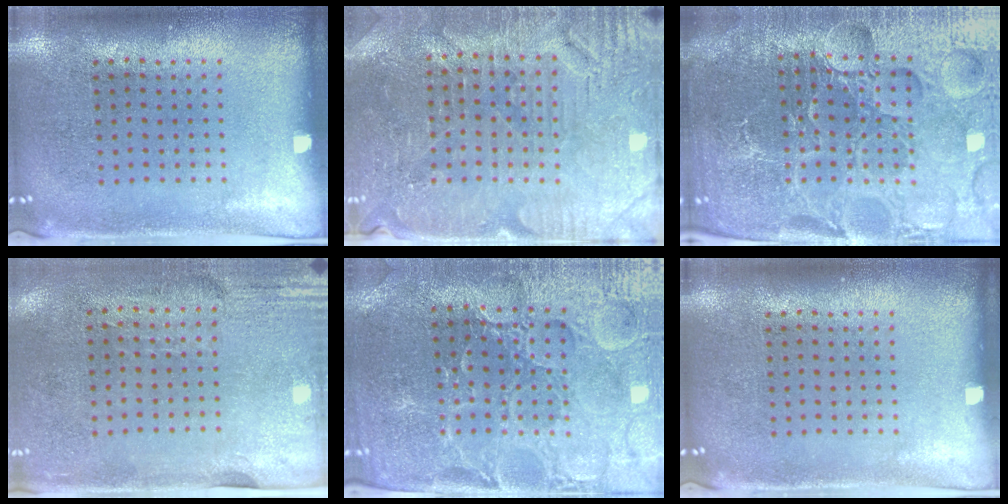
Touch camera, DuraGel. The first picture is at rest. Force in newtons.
{"total": 3.7, "press": 3.6, "slide": 0.6}
{"total": 6.3, "press": 5.6, "slide": 2.9}
{"total": 2.9, "press": 2.4, "slide": 1.6}
{"total": 3.3, "press": 3.3, "slide": 0.5}
{"total": 0.0}